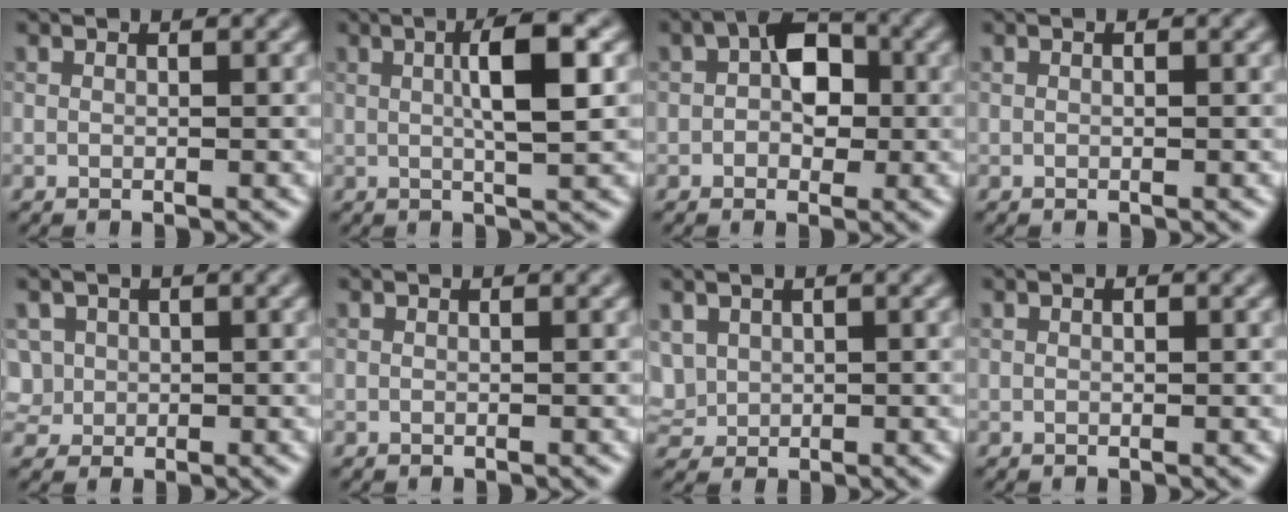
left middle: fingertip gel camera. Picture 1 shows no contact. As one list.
[{"total": 4.9, "force": [1.0, 1.0, 4.7], "torque": [-0.071, 0.009, 0.015]}, {"total": 4.7, "force": [0.6, 3.2, 3.5], "torque": [-0.054, 0.010, 0.001]}, {"total": 0.0}, {"total": 2.1, "force": [0.5, 2.0, 0.4], "torque": [-0.018, 0.002, 0.021]}, {"total": 0.0}, {"total": 1.8, "force": [0.6, 1.6, 0.6], "torque": [-0.016, 0.000, 0.019]}, {"total": 0.6, "force": [0.1, 0.3, 0.4], "torque": [-0.004, -0.004, 0.004]}]